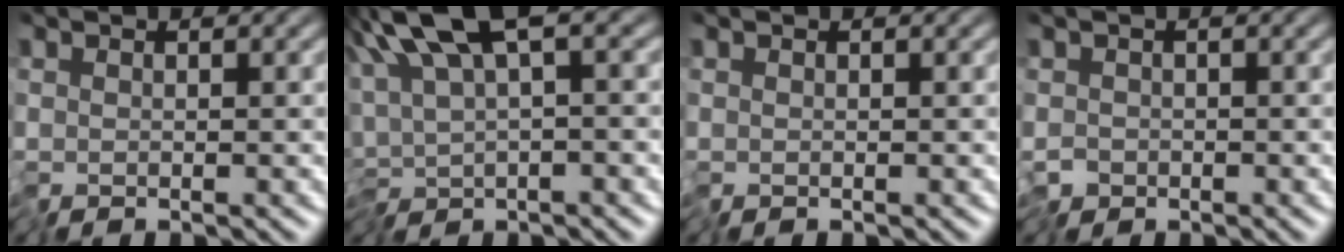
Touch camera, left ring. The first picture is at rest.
{"total": 8.8, "force": [1.8, 3.4, 7.8], "torque": [-0.156, 0.005, 0.027]}
{"total": 0.0}
{"total": 1.3, "force": [-0.8, 1.0, 0.3], "torque": [-0.008, -0.004, -0.019]}